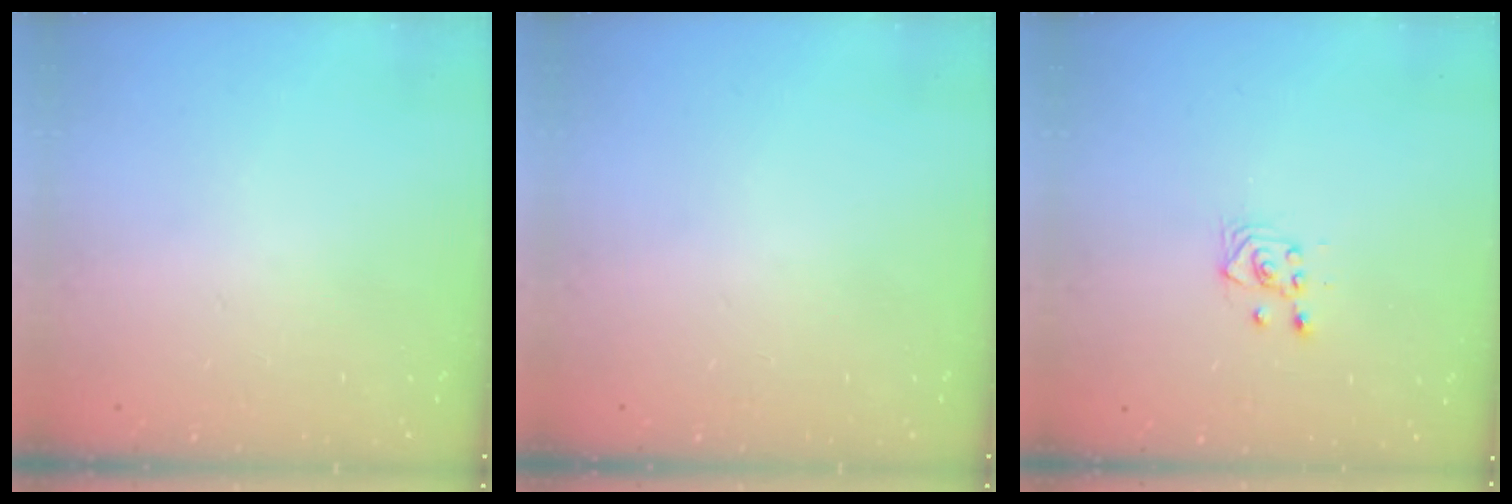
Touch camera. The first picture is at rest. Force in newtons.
{"total": 0.0}
{"total": 4.2, "press": 3.9, "slide": 1.7}